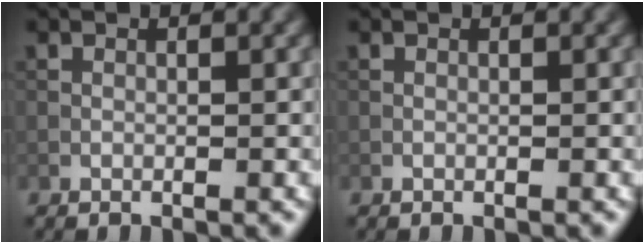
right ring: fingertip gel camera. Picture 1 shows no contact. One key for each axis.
{"total": 0.0}